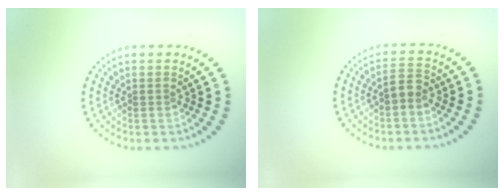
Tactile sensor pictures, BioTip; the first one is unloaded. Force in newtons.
{"total": 1.6, "press": 1.5, "slide": 0.5}